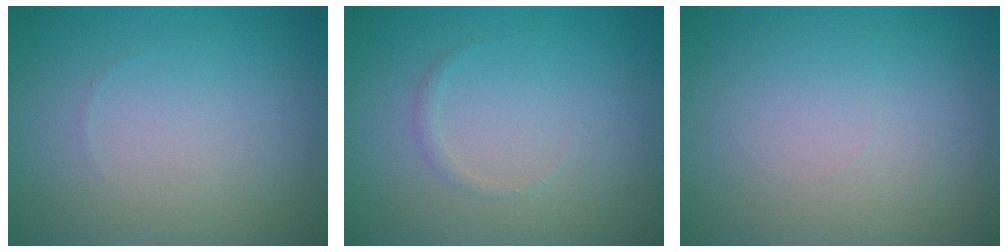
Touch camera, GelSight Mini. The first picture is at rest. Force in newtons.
{"total": 0.6, "press": 0.6, "slide": 0.0}
{"total": 0.0}